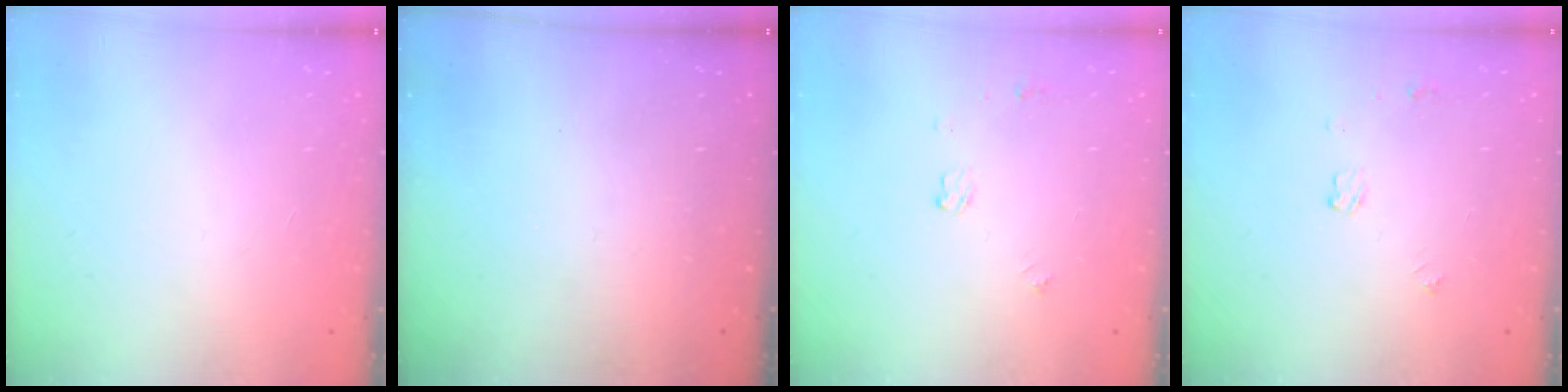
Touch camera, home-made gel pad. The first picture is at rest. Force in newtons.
{"total": 0.0}
{"total": 4.4, "press": 4.4, "slide": 0.2}
{"total": 4.4, "press": 4.4, "slide": 0.2}